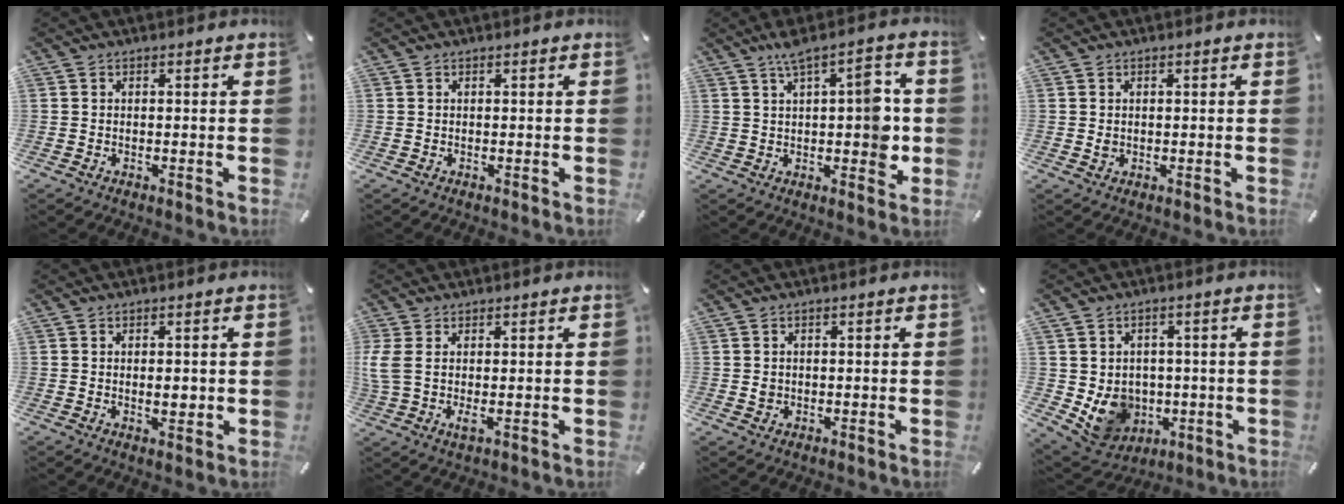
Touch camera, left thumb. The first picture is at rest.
{"total": 0.0}
{"total": 11.1, "force": [1.5, 4.9, 9.9], "torque": [-0.126, -0.003, 0.023]}
{"total": 1.1, "force": [0.0, 1.0, 0.5], "torque": [-0.011, 0.004, 0.000]}
{"total": 2.7, "force": [0.2, 1.6, 2.2], "torque": [-0.028, -0.002, -0.001]}
{"total": 4.5, "force": [0.3, 1.4, 4.2], "torque": [-0.098, -0.013, 0.006]}
{"total": 1.2, "force": [0.1, 1.1, 0.4], "torque": [-0.009, 0.004, 0.000]}
{"total": 9.3, "force": [-1.0, 8.6, 3.3], "torque": [-0.064, -0.010, -0.011]}